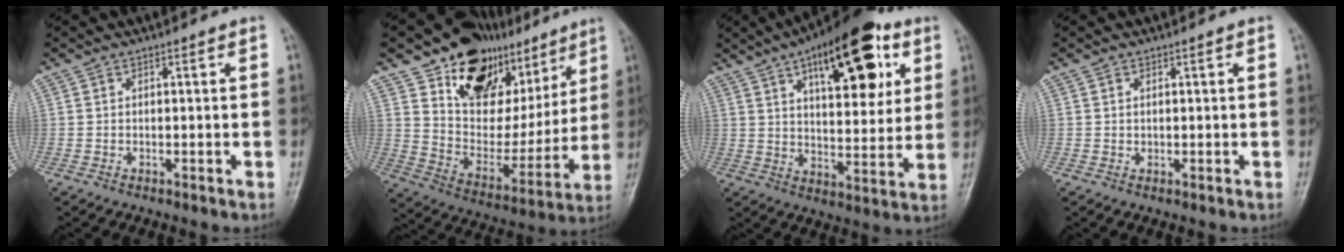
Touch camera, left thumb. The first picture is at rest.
{"total": 23.6, "force": [14.6, 14.6, 11.4], "torque": [-0.111, -0.056, 0.240]}
{"total": 21.8, "force": [9.9, 9.4, 17.0], "torque": [-0.211, -0.023, 0.149]}
{"total": 0.5, "force": [0.3, 0.4, 0.1], "torque": [0.003, -0.001, 0.005]}